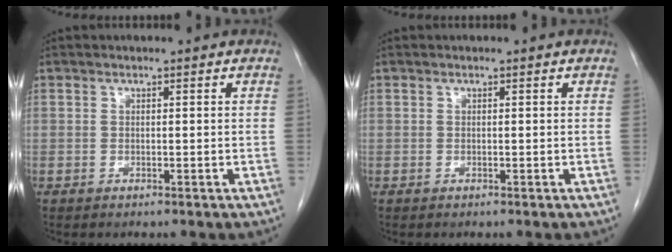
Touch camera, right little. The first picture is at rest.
{"total": 0.0}